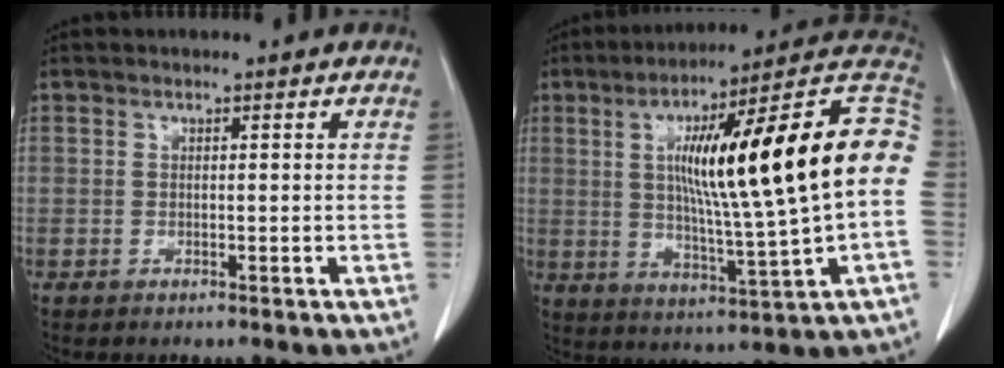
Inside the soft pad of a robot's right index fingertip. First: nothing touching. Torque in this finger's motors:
{"motor_torque": [2.14, 0.00, 1.05, 0.21]}